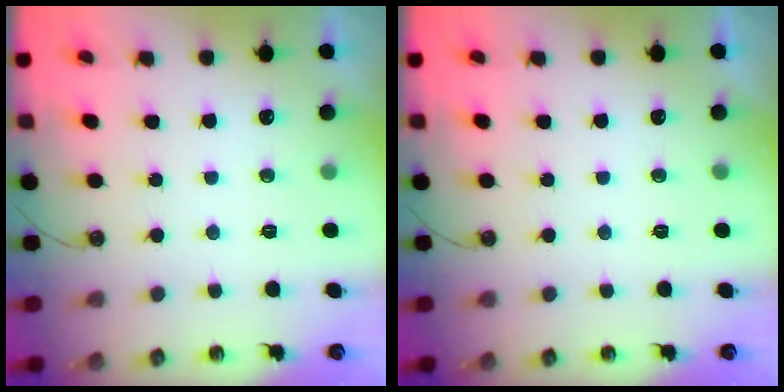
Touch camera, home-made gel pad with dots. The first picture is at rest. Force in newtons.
{"total": 0.0}